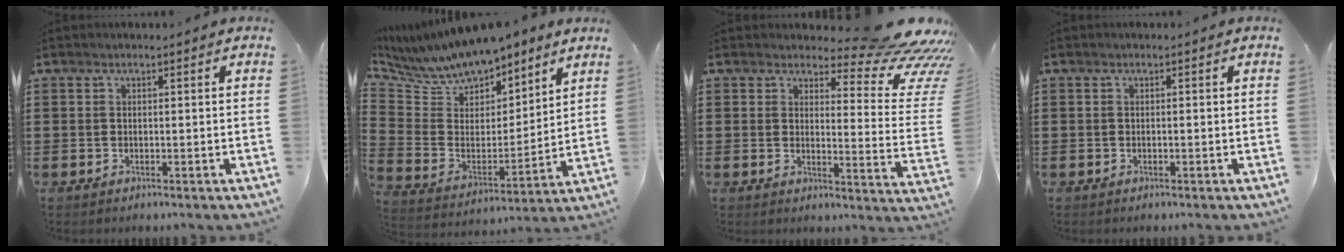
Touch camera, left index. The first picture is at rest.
{"total": 9.1, "force": [8.6, 2.8, 1.2], "torque": [-0.075, -0.056, 0.155]}
{"total": 10.6, "force": [8.4, 1.9, 6.3], "torque": [-0.094, -0.065, 0.143]}
{"total": 0.0}